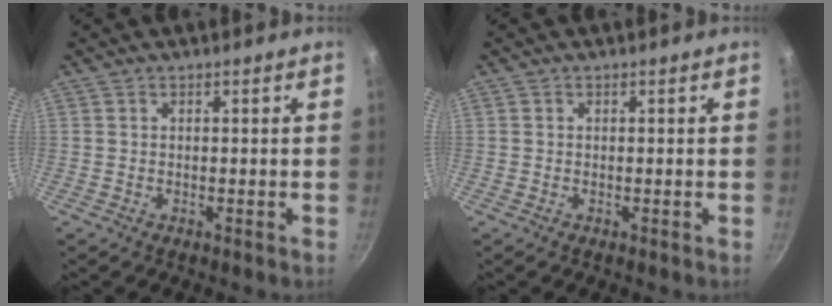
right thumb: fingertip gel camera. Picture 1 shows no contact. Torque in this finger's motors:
{"motor_torque": [0.03, 0.22, -0.34, 0.19, -0.01]}